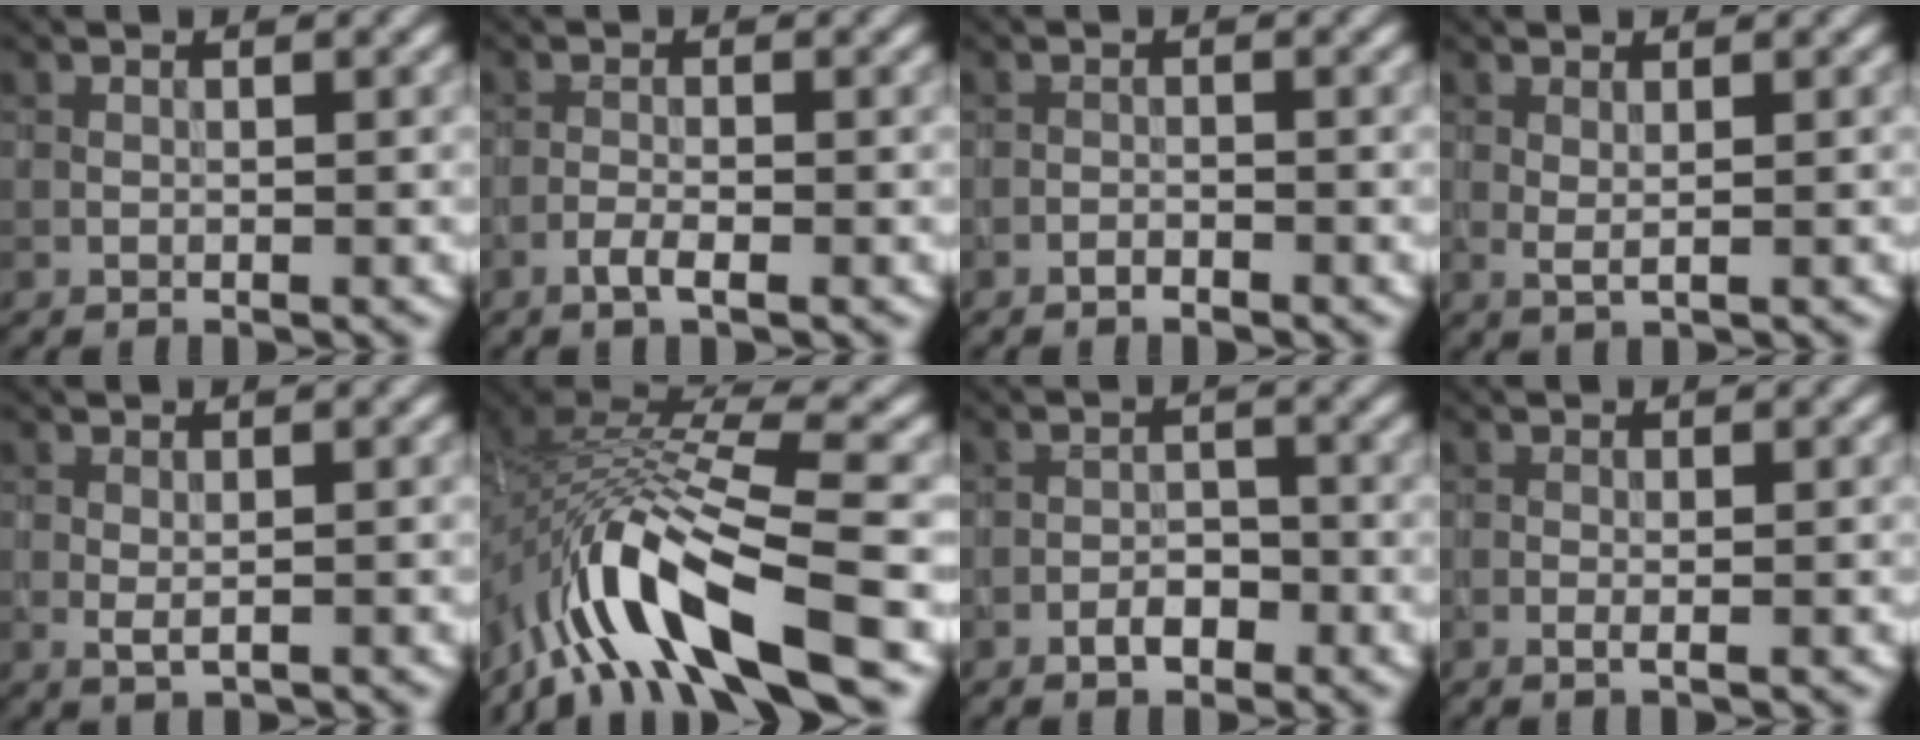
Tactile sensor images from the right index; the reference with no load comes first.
{"total": 1.6, "force": [-0.9, 0.3, 1.3], "torque": [-0.026, 0.003, -0.021]}
{"total": 0.9, "force": [-0.8, 0.2, 0.4], "torque": [-0.005, 0.003, -0.016]}
{"total": 1.0, "force": [0.4, 0.2, 0.8], "torque": [-0.019, -0.002, 0.009]}
{"total": 1.0, "force": [0.0, 0.4, 0.9], "torque": [-0.019, -0.003, 0.003]}
{"total": 11.3, "force": [-6.4, 3.3, 8.7], "torque": [-0.165, 0.011, -0.120]}
{"total": 2.1, "force": [-1.3, 1.1, 1.2], "torque": [-0.014, 0.006, -0.025]}
{"total": 0.7, "force": [-0.2, 0.0, 0.7], "torque": [-0.014, -0.003, -0.005]}